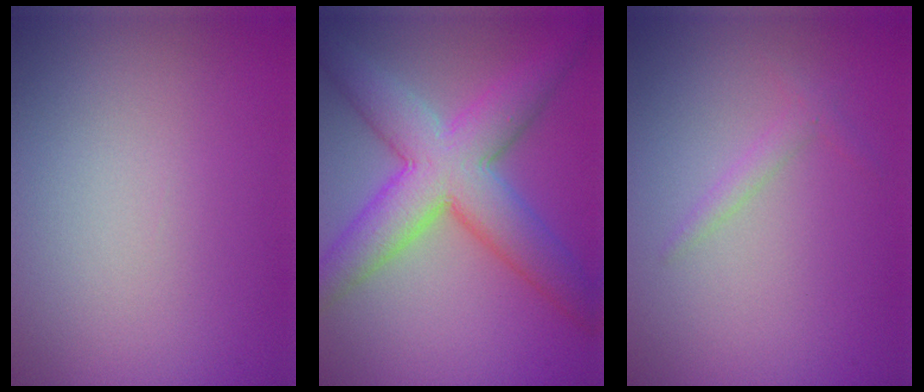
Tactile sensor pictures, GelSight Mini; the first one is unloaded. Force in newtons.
{"total": 8.4, "press": 8.4, "slide": 0.5}
{"total": 1.1, "press": 1.1, "slide": 0.0}